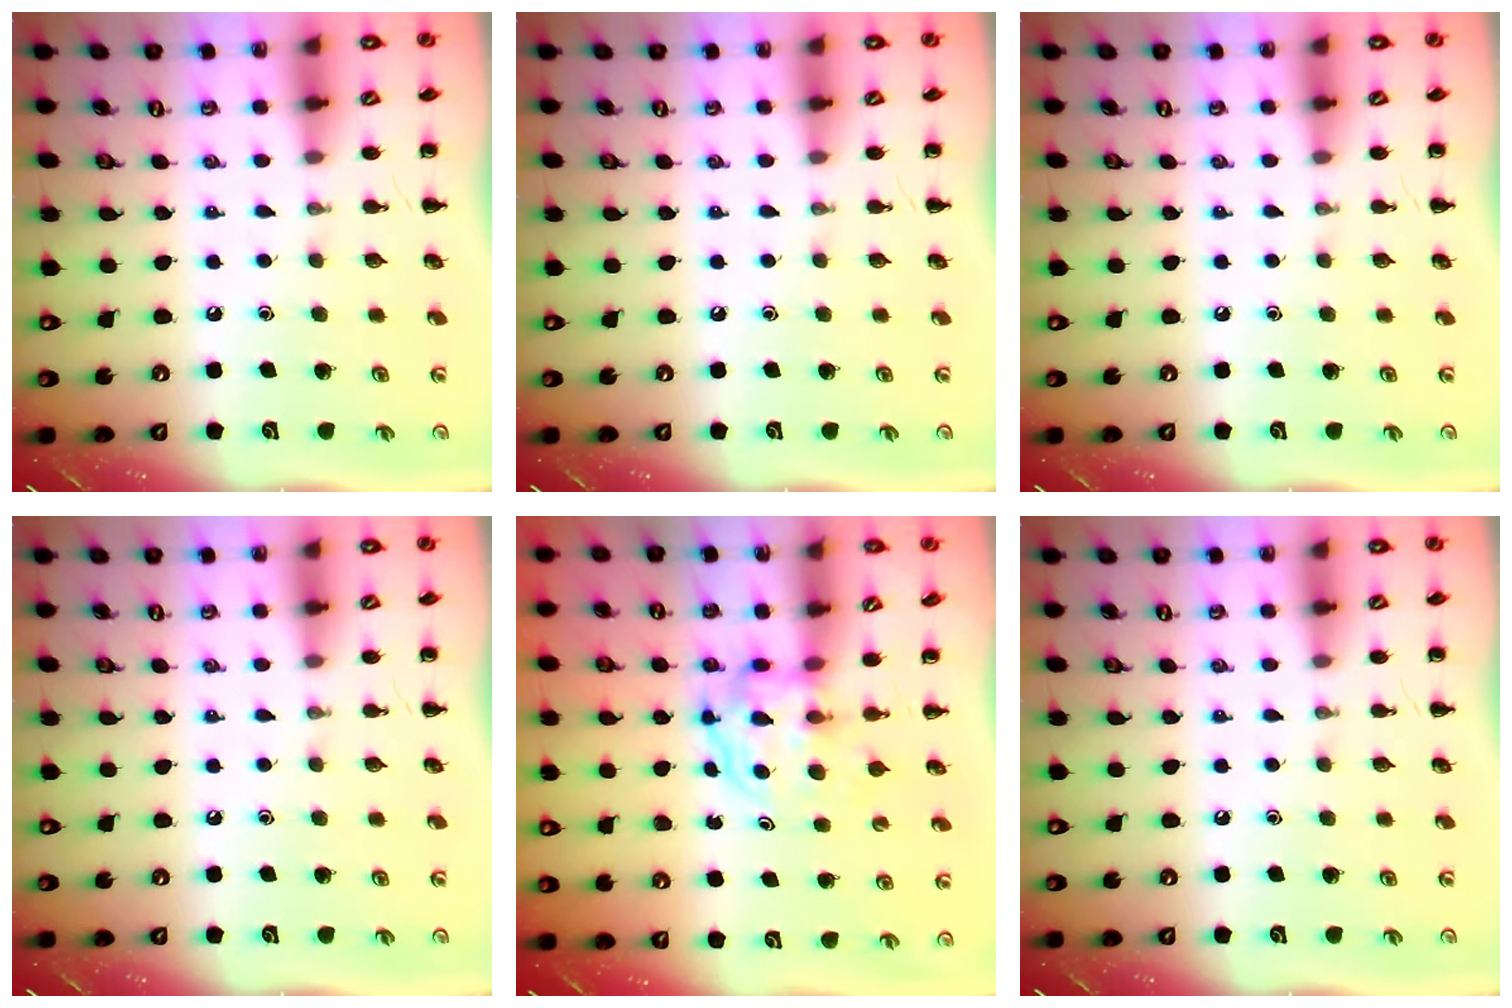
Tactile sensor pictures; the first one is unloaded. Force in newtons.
{"total": 0.0}
{"total": 0.0}
{"total": 0.0}
{"total": 3.9, "press": 3.9, "slide": 0.2}
{"total": 0.0}